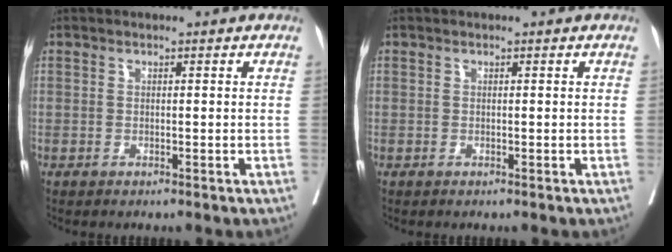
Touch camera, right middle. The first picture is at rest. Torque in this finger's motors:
{"motor_torque": [-0.01, 0.00, 0.00, 0.00]}